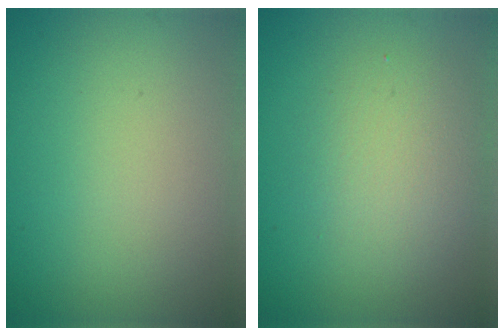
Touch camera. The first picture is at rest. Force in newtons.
{"total": 4.0, "press": 4.0, "slide": 0.2}